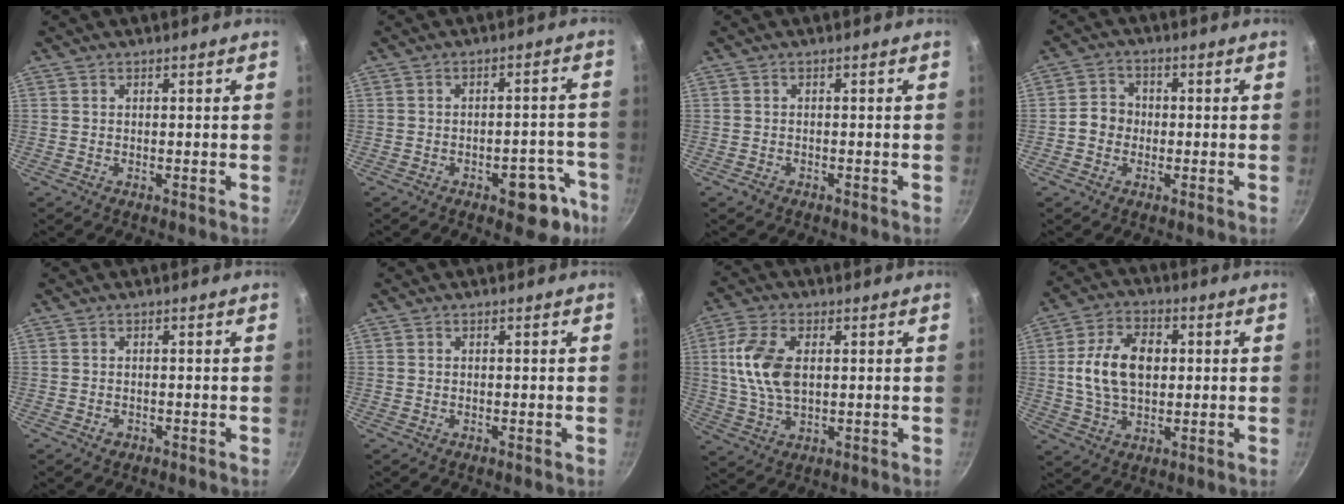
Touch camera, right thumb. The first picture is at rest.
{"total": 9.4, "force": [-5.0, 4.7, 6.4], "torque": [-0.027, 0.039, -0.055]}
{"total": 1.2, "force": [-0.9, 0.7, 0.4], "torque": [-0.013, 0.008, -0.014]}
{"total": 4.7, "force": [-0.8, 4.2, 2.0], "torque": [-0.010, 0.017, -0.024]}
{"total": 1.1, "force": [-0.6, 0.8, 0.4], "torque": [-0.007, 0.001, -0.006]}
{"total": 0.0}
{"total": 11.0, "force": [1.7, 6.3, 8.8], "torque": [-0.170, 0.003, 0.030]}
{"total": 12.9, "force": [1.2, 8.5, 9.7], "torque": [-0.154, 0.012, 0.015]}